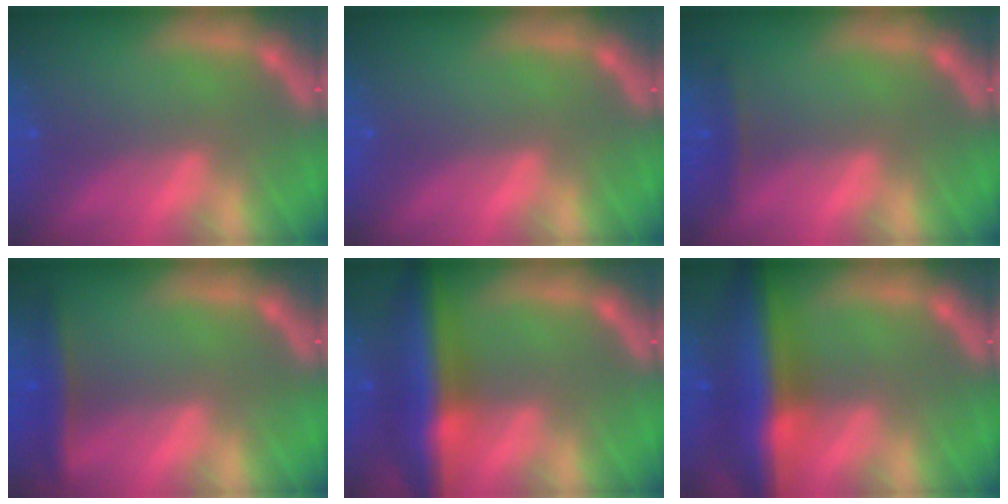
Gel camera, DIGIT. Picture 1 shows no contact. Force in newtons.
{"total": 0.0}
{"total": 1.4}
{"total": 2.9}
{"total": 8.5}
{"total": 9.5}